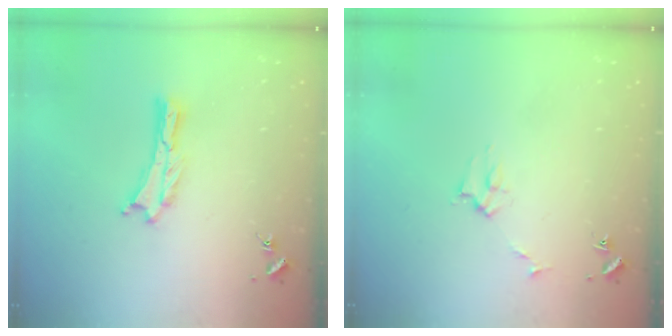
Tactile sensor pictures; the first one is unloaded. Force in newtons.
{"total": 2.7, "press": 2.7, "slide": 0.3}